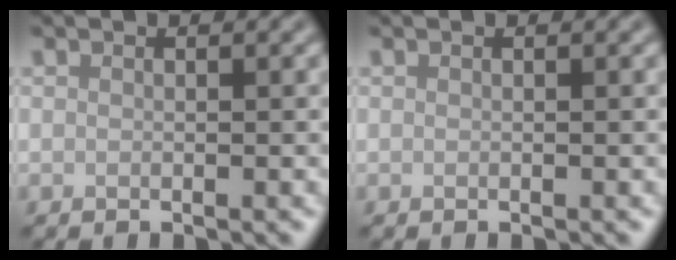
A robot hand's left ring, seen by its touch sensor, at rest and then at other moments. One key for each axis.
{"total": 0.0}